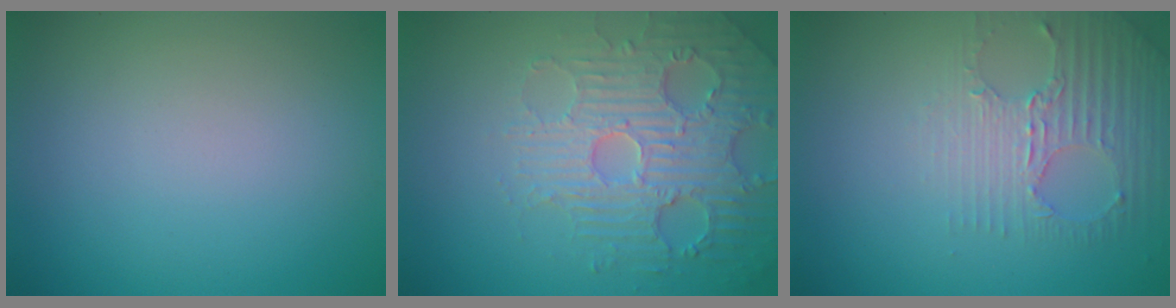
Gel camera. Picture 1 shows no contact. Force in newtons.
{"total": 4.5, "press": 4.5, "slide": 0.9}
{"total": 2.8, "press": 2.5, "slide": 1.3}